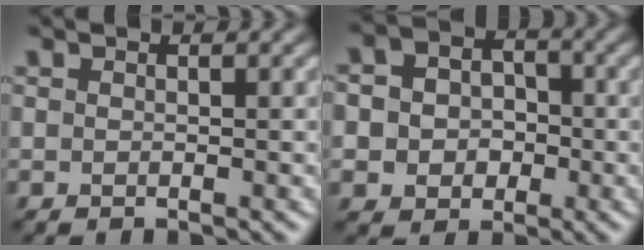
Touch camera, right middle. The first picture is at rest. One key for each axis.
{"total": 6.9, "fx": -0.5, "fy": 6.3, "fz": 2.7, "tx": -0.047, "ty": 0.013, "tz": -0.031}